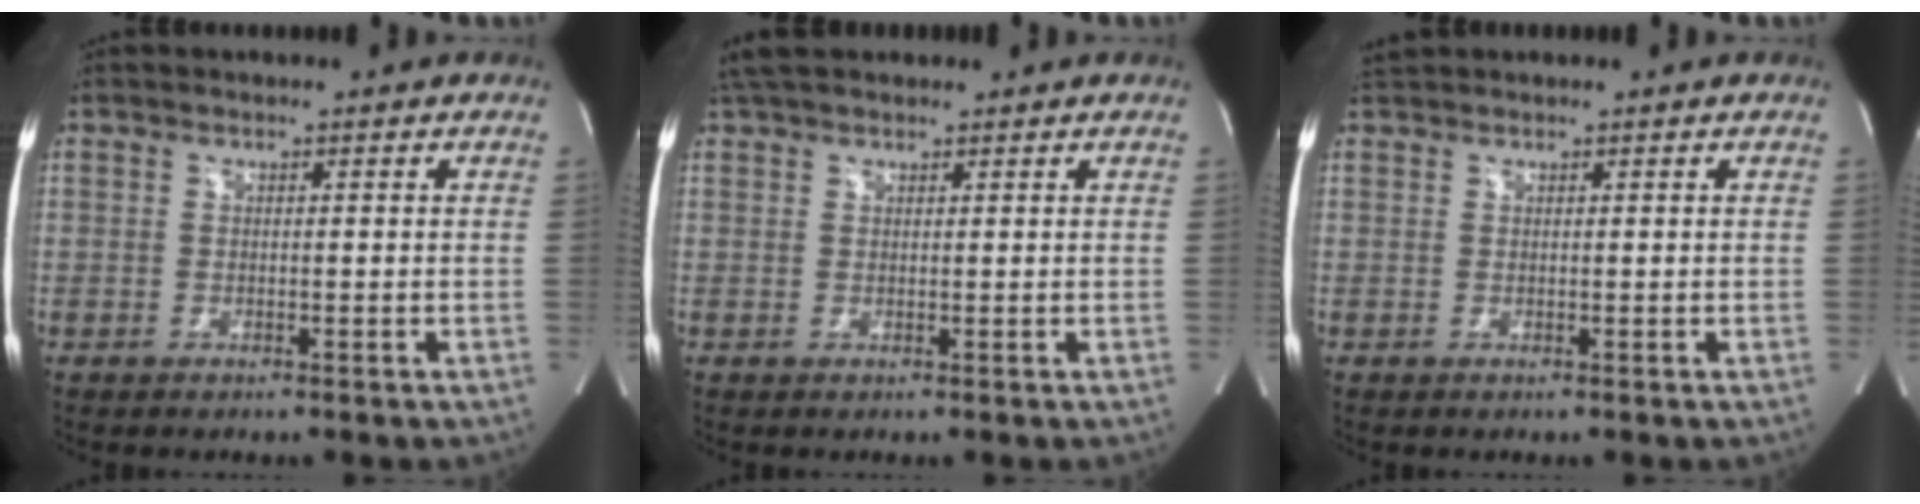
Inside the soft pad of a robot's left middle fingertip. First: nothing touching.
{"total": 4.6, "force": [3.9, 1.5, 1.9], "torque": [-0.034, 0.033, 0.071]}
{"total": 1.2, "force": [1.2, -0.1, 0.1], "torque": [-0.012, 0.016, 0.031]}